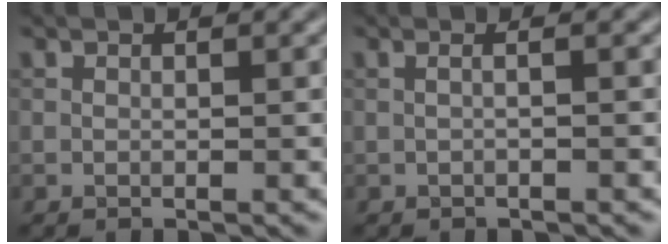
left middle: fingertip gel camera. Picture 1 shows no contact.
{"total": 0.9, "force": [-0.1, 0.1, 0.9], "torque": [-0.018, 0.001, -0.010]}